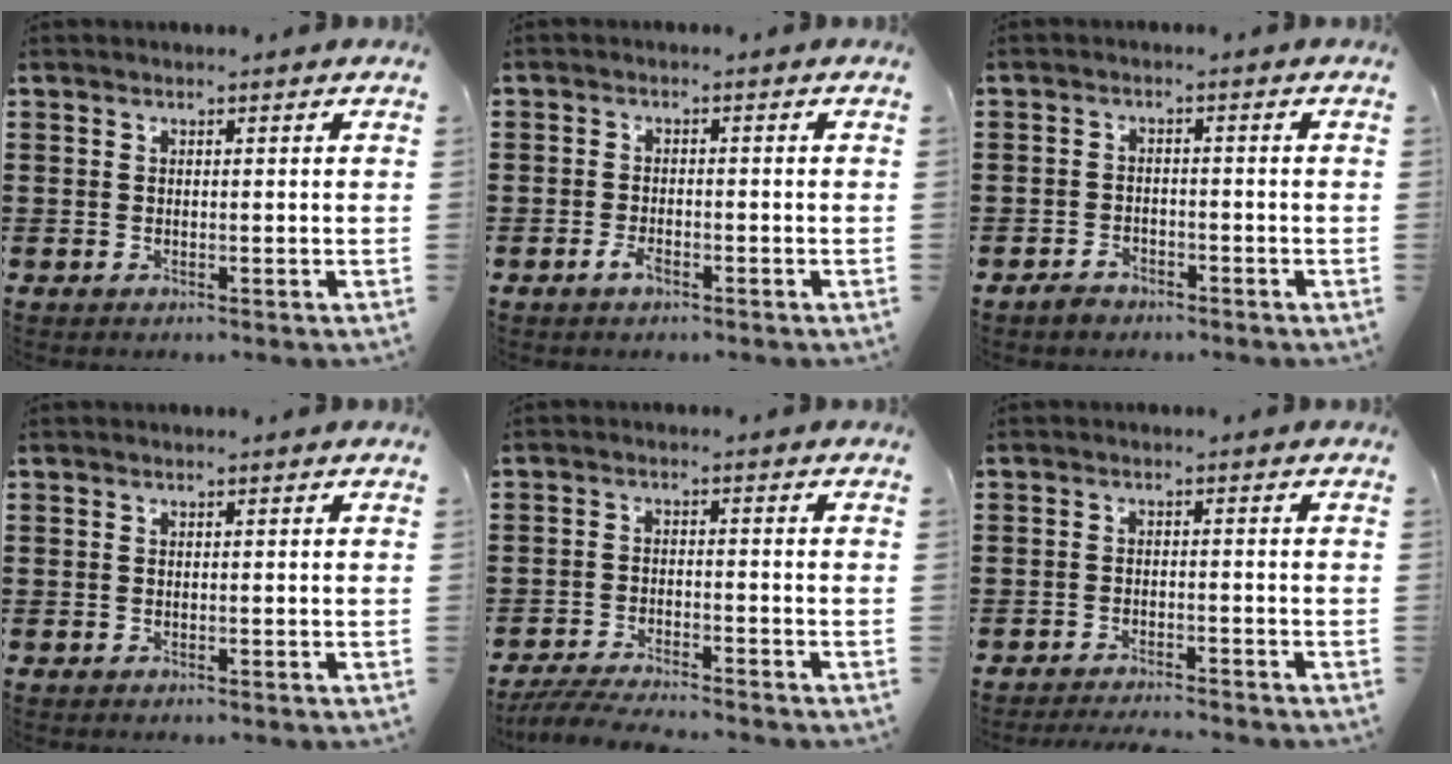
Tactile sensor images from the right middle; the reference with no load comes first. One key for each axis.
{"total": 2.1, "fx": -1.5, "fy": 1.1, "fz": 1.1, "tx": -0.028, "ty": 0.000, "tz": -0.032}
{"total": 2.3, "fx": -2.0, "fy": 1.0, "fz": 0.5, "tx": -0.015, "ty": 0.006, "tz": -0.042}
{"total": 0.0}
{"total": 4.3, "fx": -4.2, "fy": 0.0, "fz": 1.1, "tx": -0.034, "ty": -0.009, "tz": -0.087}
{"total": 2.4, "fx": -2.4, "fy": -0.1, "fz": 0.3, "tx": -0.009, "ty": -0.001, "tz": -0.049}